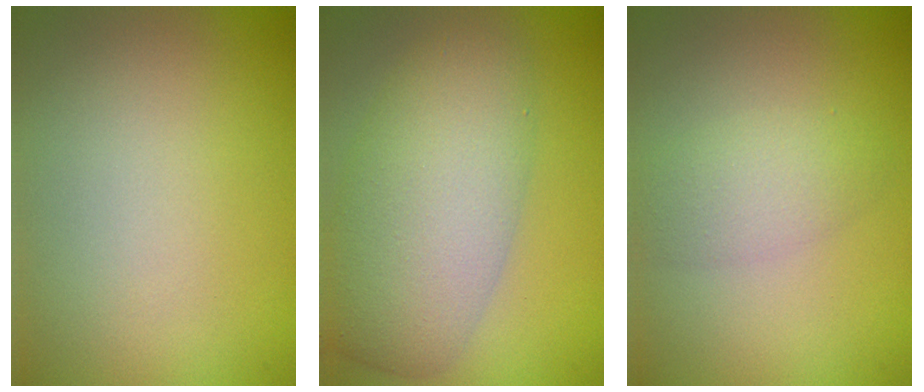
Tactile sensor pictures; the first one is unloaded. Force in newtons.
{"total": 7.6, "press": 7.6, "slide": 0.1}
{"total": 2.5, "press": 2.4, "slide": 0.2}